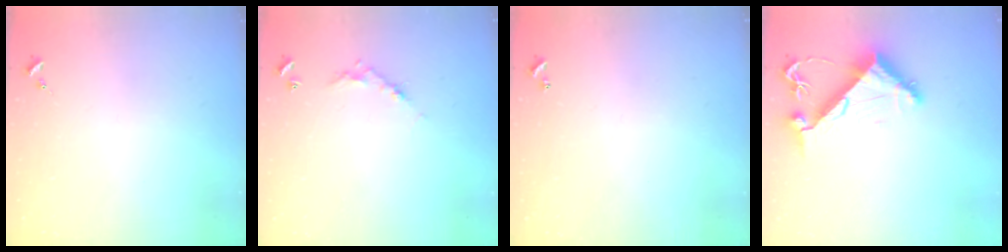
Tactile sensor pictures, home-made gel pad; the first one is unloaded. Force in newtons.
{"total": 5.2, "press": 5.2, "slide": 0.3}
{"total": 1.0, "press": 1.0, "slide": 0.2}
{"total": 7.9, "press": 7.8, "slide": 1.0}